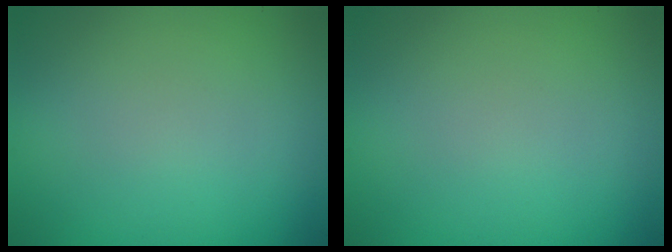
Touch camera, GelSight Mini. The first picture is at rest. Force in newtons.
{"total": 0.0}